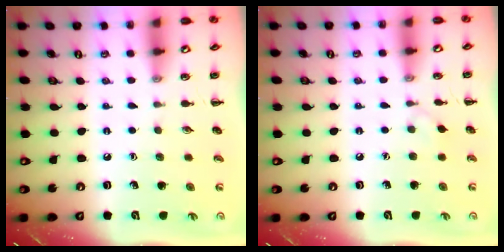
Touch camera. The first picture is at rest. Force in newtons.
{"total": 2.9, "press": 2.6, "slide": 1.1}